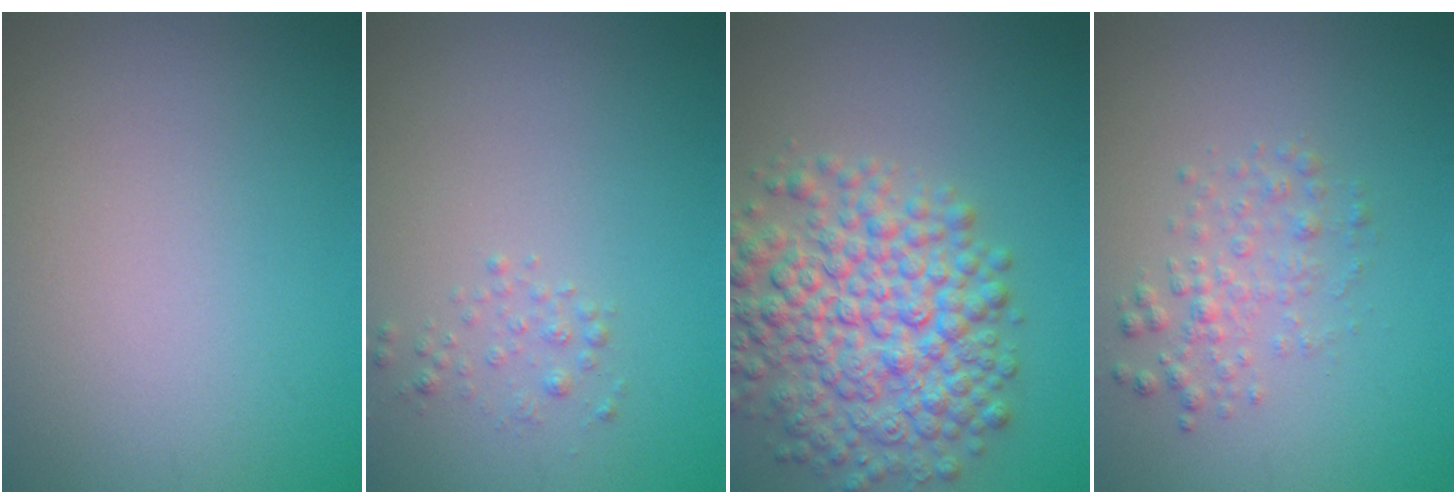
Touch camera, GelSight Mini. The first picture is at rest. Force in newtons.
{"total": 0.9, "press": 0.9, "slide": 0.0}
{"total": 8.1, "press": 8.1, "slide": 0.2}
{"total": 2.0, "press": 2.0, "slide": 0.1}